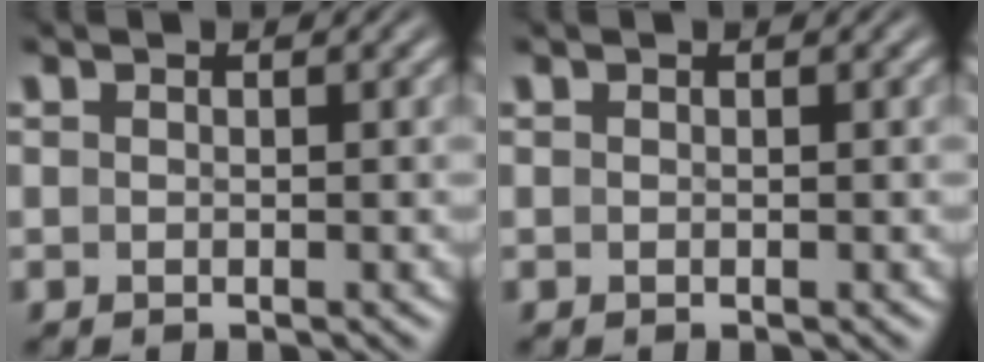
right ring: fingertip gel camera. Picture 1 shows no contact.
{"total": 0.0}